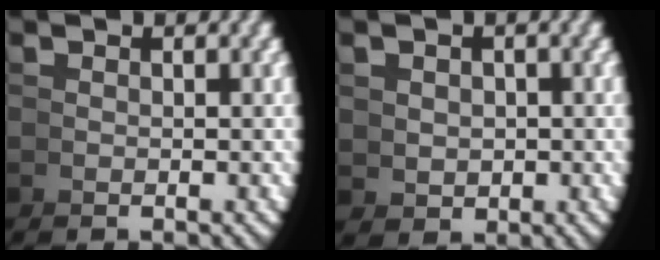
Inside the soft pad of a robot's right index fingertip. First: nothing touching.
{"total": 1.3, "force": [0.7, 1.0, 0.5], "torque": [0.006, 0.000, 0.023]}